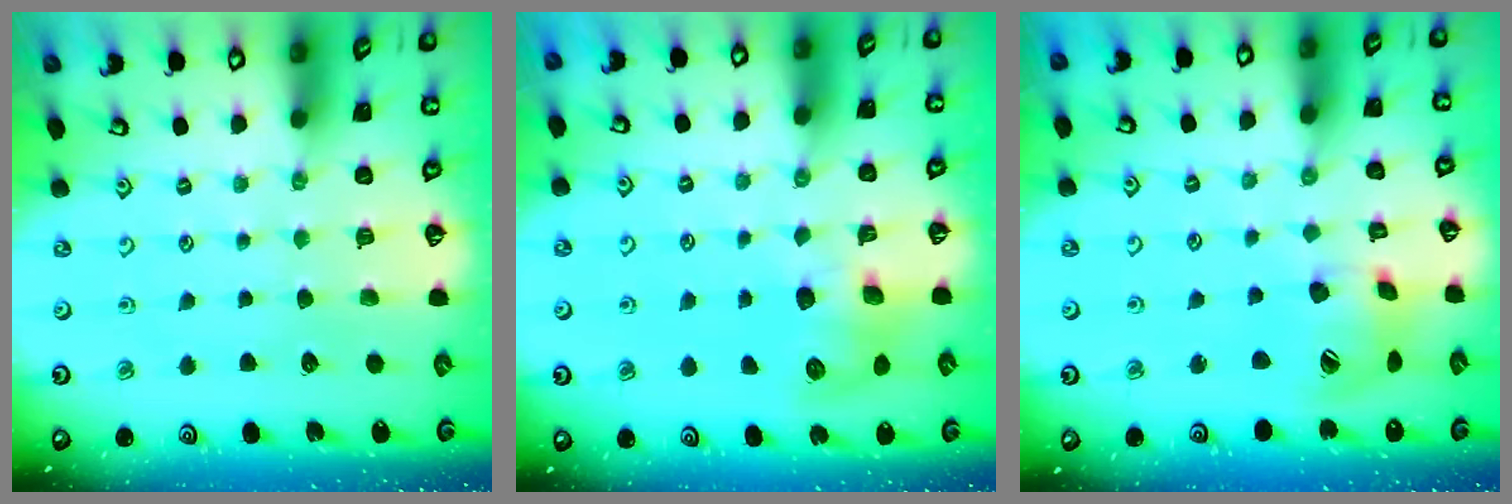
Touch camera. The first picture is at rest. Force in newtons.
{"total": 8.2, "press": 8.1, "slide": 0.3}
{"total": 15.8, "press": 15.6, "slide": 2.2}